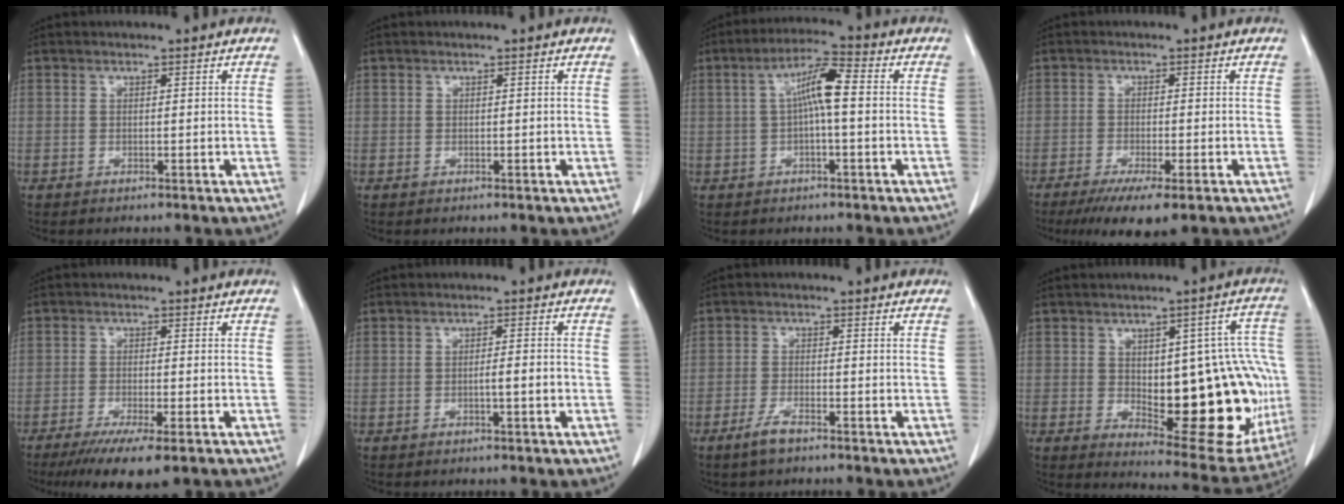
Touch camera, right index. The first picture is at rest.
{"total": 0.0}
{"total": 6.5, "force": [0.4, 0.9, 6.4], "torque": [-0.124, 0.019, 0.004]}
{"total": 7.4, "force": [-4.7, 1.0, 5.6], "torque": [-0.090, -0.020, -0.072]}
{"total": 8.7, "force": [-5.9, 1.0, 6.4], "torque": [-0.101, -0.022, -0.089]}
{"total": 2.0, "force": [-0.6, 0.1, 1.9], "torque": [-0.030, 0.002, -0.010]}
{"total": 3.1, "force": [-2.3, 0.6, 2.0], "torque": [-0.045, -0.002, -0.044]}
{"total": 21.5, "force": [-2.0, 8.2, 19.7], "torque": [-0.195, 0.024, 0.008]}